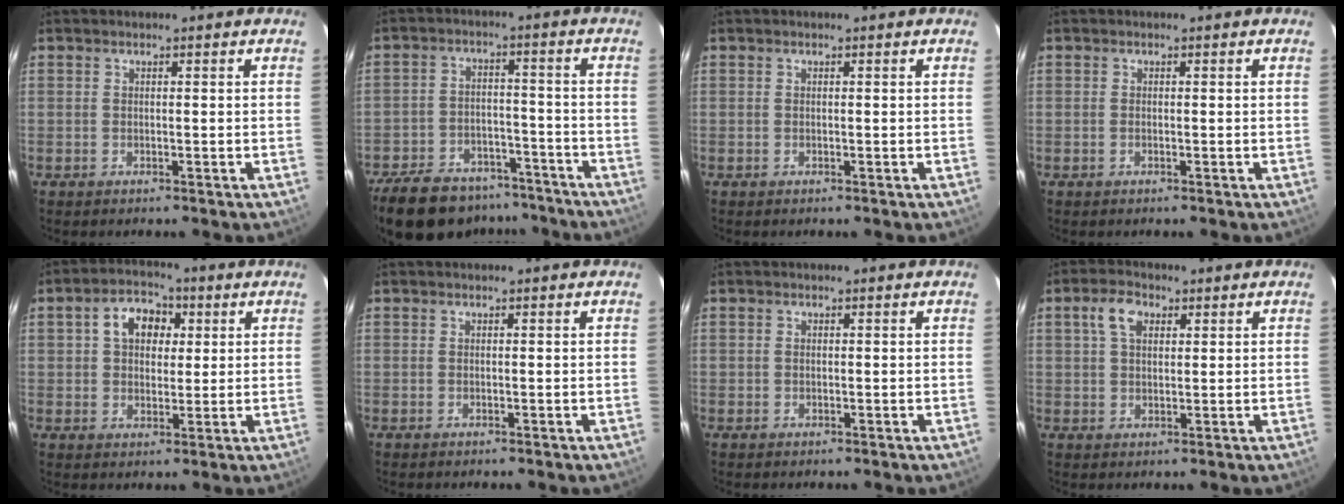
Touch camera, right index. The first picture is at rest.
{"total": 20.2, "force": [-16.1, 9.2, 8.1], "torque": [-0.188, 0.013, -0.225]}
{"total": 0.0}
{"total": 0.0}
{"total": 7.7, "force": [2.3, 5.5, 4.9], "torque": [-0.086, 0.029, 0.039]}
{"total": 0.0}
{"total": 0.5, "force": [0.0, 0.5, 0.2], "torque": [-0.002, 0.001, 0.000]}
{"total": 4.9, "force": [2.0, 3.1, 3.3], "torque": [-0.063, 0.015, 0.038]}